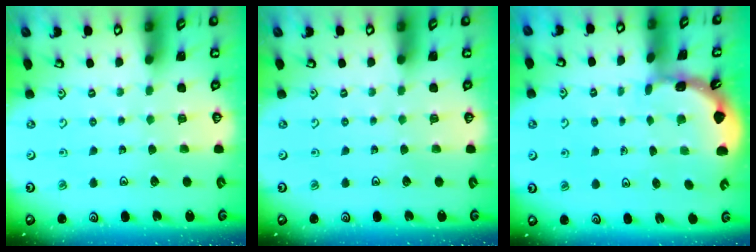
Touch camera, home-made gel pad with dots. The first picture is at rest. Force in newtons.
{"total": 0.0}
{"total": 1.7, "press": 1.6, "slide": 0.1}